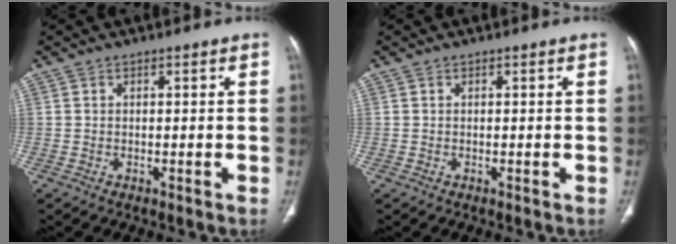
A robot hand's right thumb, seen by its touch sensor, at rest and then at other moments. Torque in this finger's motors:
{"motor_torque": [0.03, 0.03, -0.02, -0.01, 0.00]}